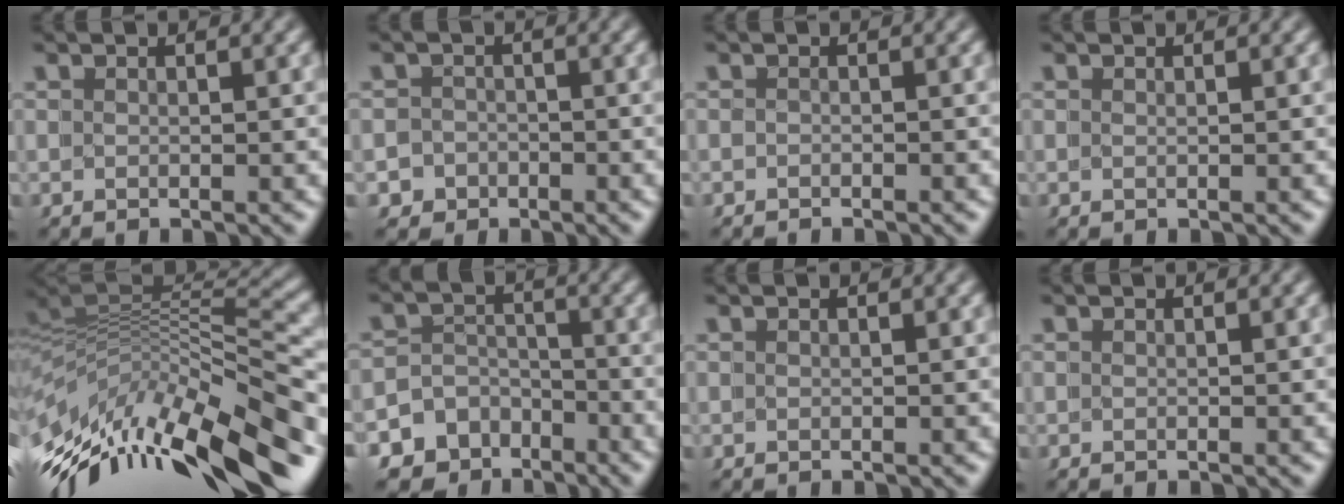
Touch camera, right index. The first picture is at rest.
{"total": 4.0, "force": [-1.8, 3.6, -0.4], "torque": [-0.006, -0.014, -0.039]}
{"total": 0.9, "force": [-0.7, -0.4, -0.5], "torque": [-0.001, -0.008, -0.010]}
{"total": 0.0}
{"total": 13.9, "force": [-7.5, 8.4, 8.3], "torque": [-0.156, -0.024, -0.105]}
{"total": 9.0, "force": [-5.9, 6.7, 1.0], "torque": [-0.027, -0.026, -0.113]}
{"total": 0.0}
{"total": 0.0}